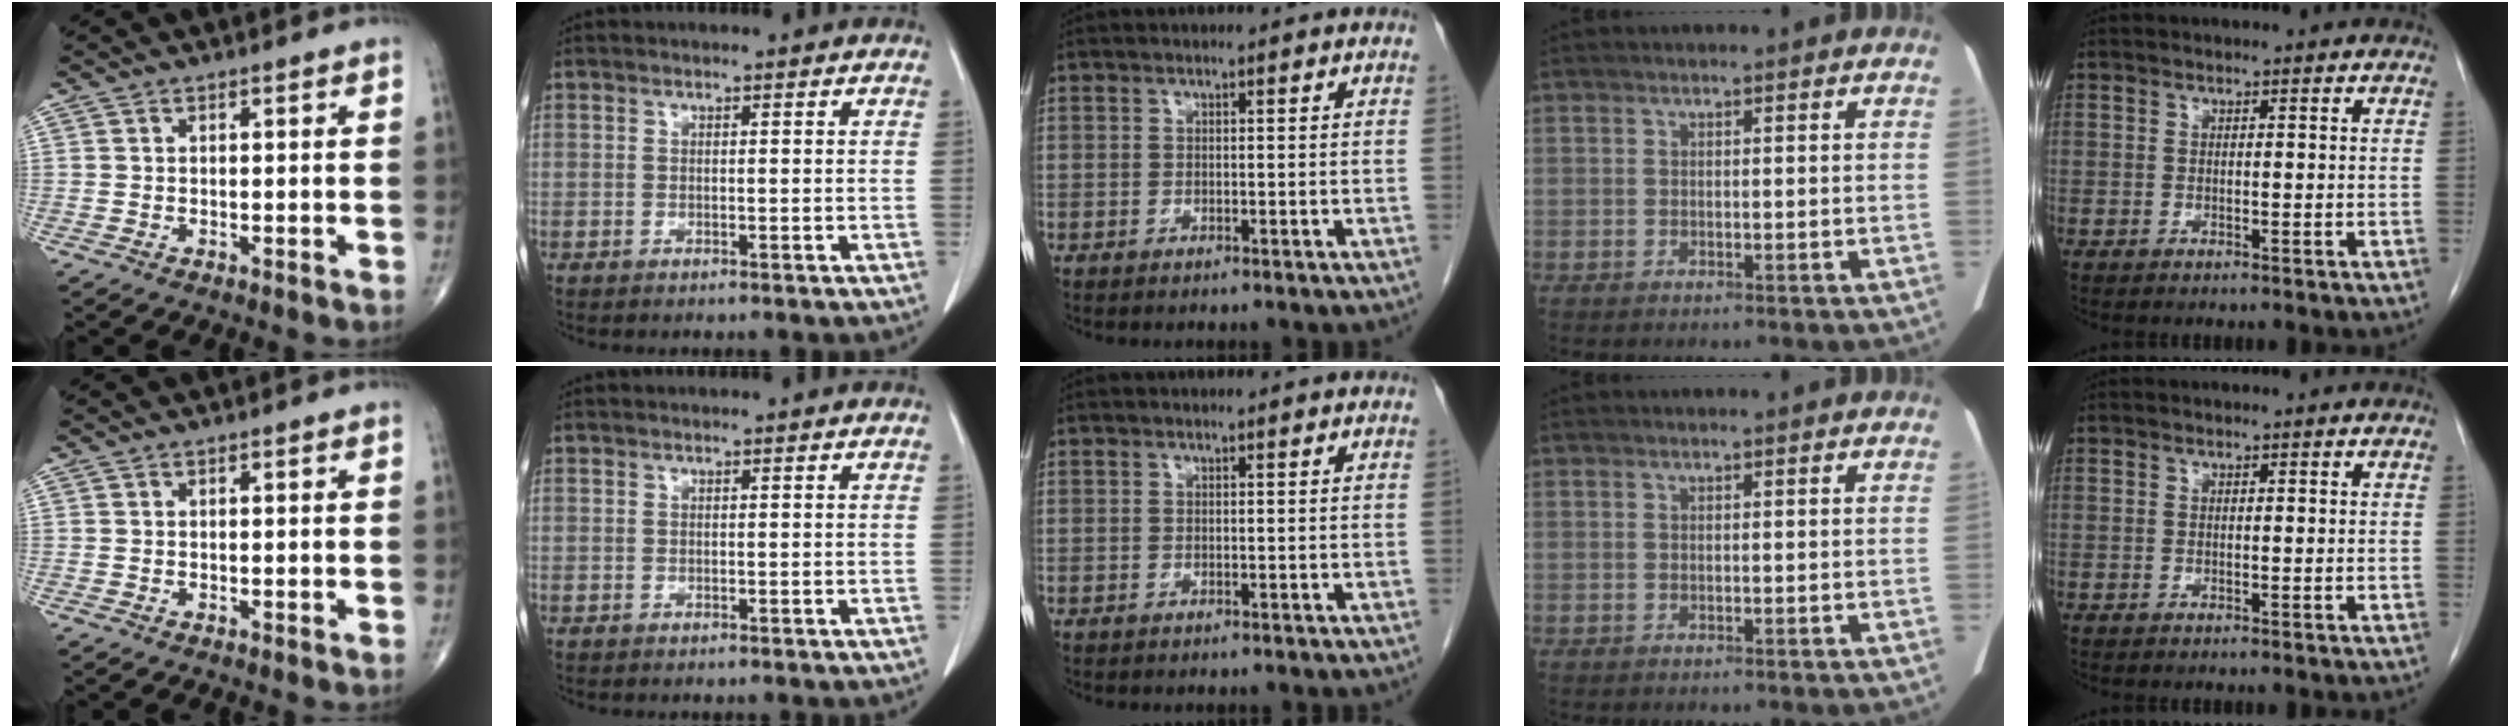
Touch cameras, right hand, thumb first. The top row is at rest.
{}